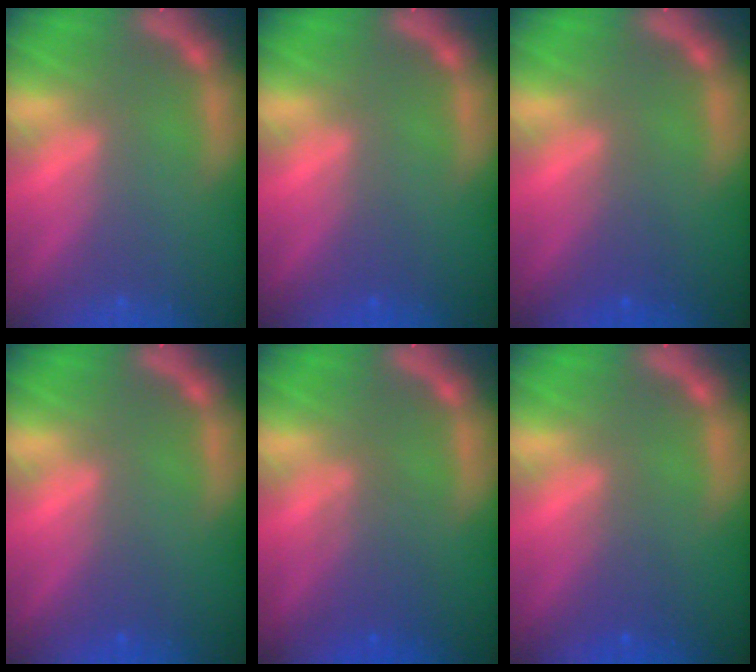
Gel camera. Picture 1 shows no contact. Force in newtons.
{"total": 0.9}
{"total": 2.0}
{"total": 0.9}
{"total": 3.0}
{"total": 2.0}